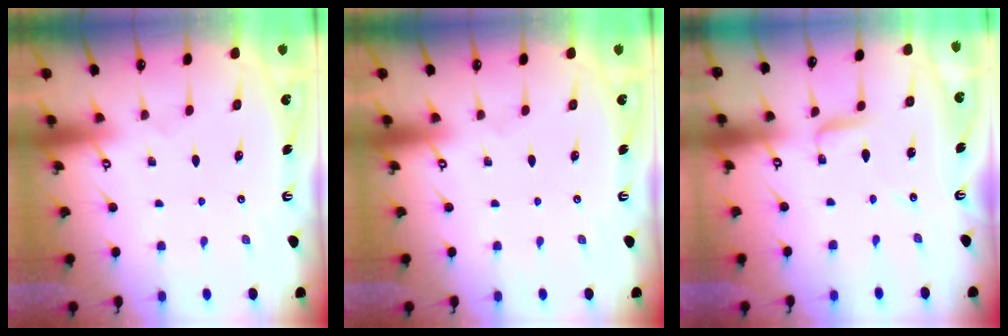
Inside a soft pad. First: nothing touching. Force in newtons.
{"total": 0.0}
{"total": 3.3, "press": 3.3, "slide": 0.3}